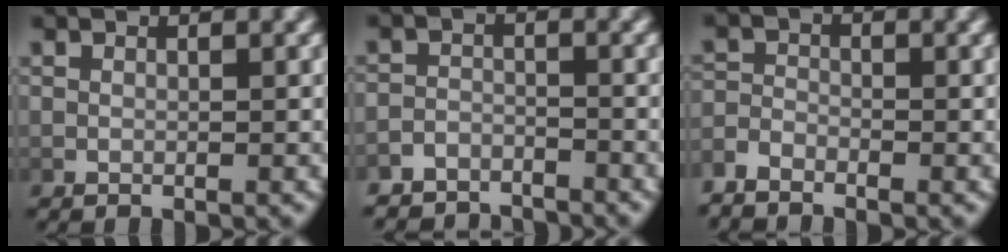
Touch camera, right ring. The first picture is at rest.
{"total": 4.7, "force": [-4.6, 1.2, 0.1], "torque": [0.003, -0.016, -0.076]}
{"total": 2.2, "force": [-2.0, 1.0, 0.3], "torque": [-0.015, -0.013, -0.036]}